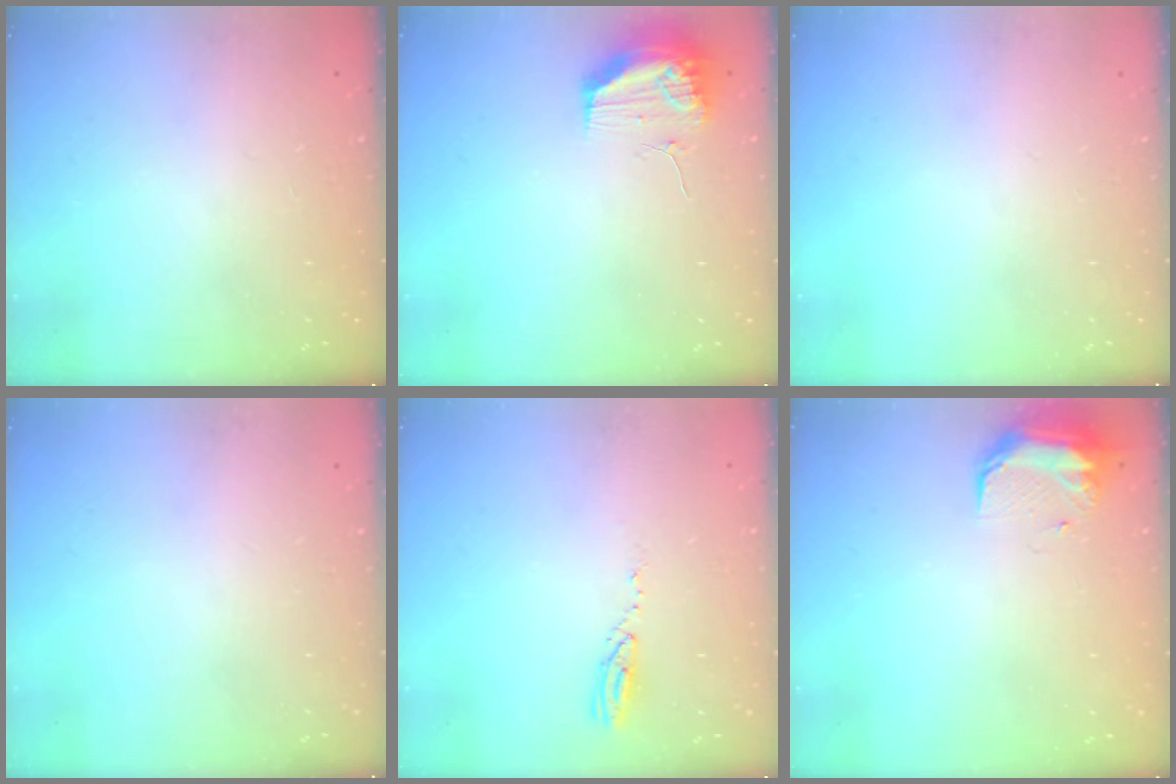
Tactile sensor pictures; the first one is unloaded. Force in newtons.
{"total": 11.0, "press": 10.9, "slide": 1.4}
{"total": 0.0}
{"total": 0.0}
{"total": 3.6, "press": 3.6, "slide": 0.2}
{"total": 9.0, "press": 8.7, "slide": 2.1}